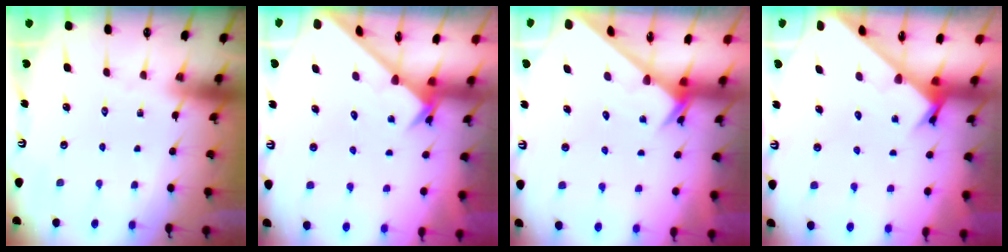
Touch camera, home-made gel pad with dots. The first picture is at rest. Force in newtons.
{"total": 2.6, "press": 2.6, "slide": 0.2}
{"total": 2.0, "press": 2.0, "slide": 0.1}
{"total": 2.3, "press": 2.3, "slide": 0.0}